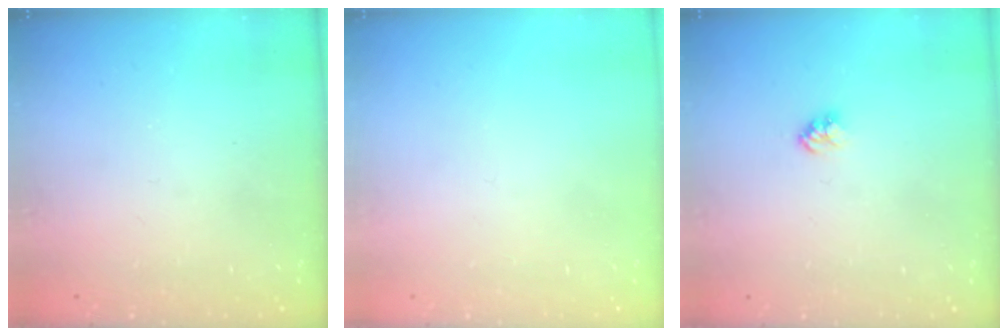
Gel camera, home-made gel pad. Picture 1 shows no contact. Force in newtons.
{"total": 0.0}
{"total": 2.5, "press": 2.4, "slide": 0.4}